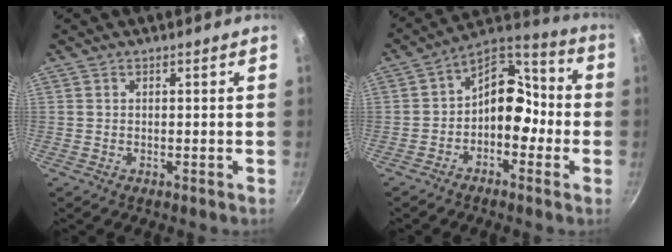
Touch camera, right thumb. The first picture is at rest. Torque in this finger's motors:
{"motor_torque": [1.15, 1.36, 1.13, -0.51, 0.04]}